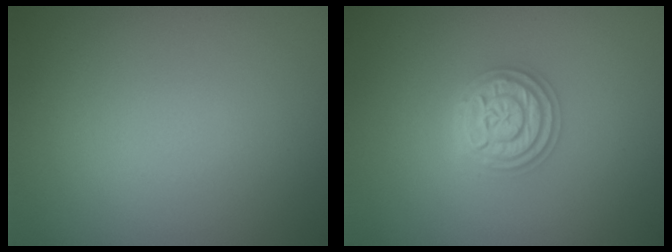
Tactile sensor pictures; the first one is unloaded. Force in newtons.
{"total": 3.6, "press": 3.6, "slide": 0.4}